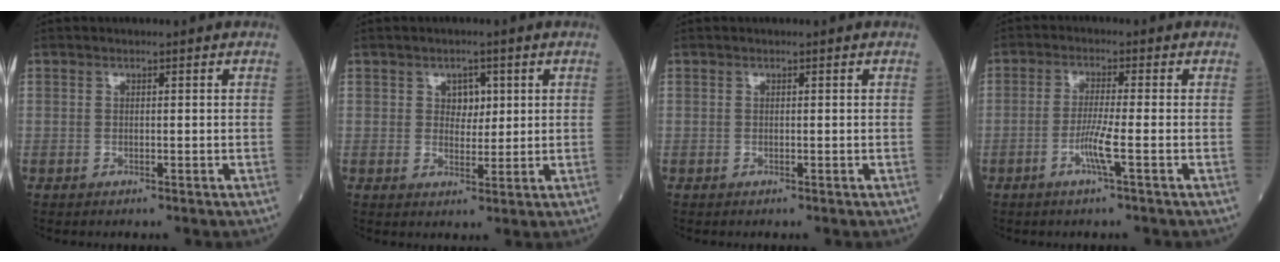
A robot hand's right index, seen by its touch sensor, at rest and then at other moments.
{"total": 3.0, "force": [1.1, 2.2, 1.8], "torque": [-0.015, 0.003, 0.016]}
{"total": 0.0}
{"total": 4.1, "force": [-1.6, -0.7, 3.7], "torque": [-0.076, -0.008, -0.033]}